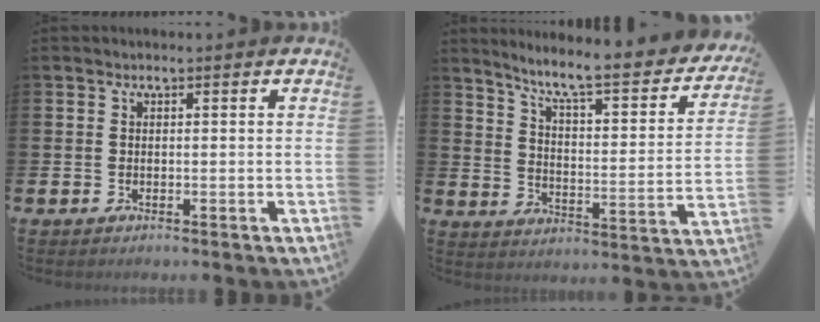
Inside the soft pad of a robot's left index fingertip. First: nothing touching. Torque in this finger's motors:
{"motor_torque": [-0.11, -0.91, 0.60, 0.20]}